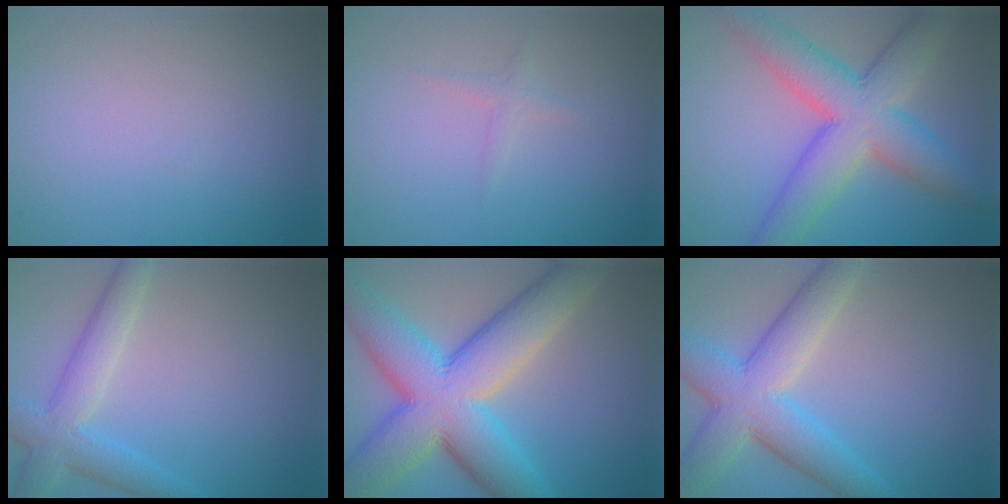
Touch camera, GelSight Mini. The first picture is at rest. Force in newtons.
{"total": 0.8, "press": 0.8, "slide": 0.1}
{"total": 9.0, "press": 9.0, "slide": 0.3}
{"total": 4.4, "press": 4.4, "slide": 0.2}
{"total": 12.8, "press": 12.7, "slide": 0.6}
{"total": 7.3, "press": 7.3, "slide": 0.3}